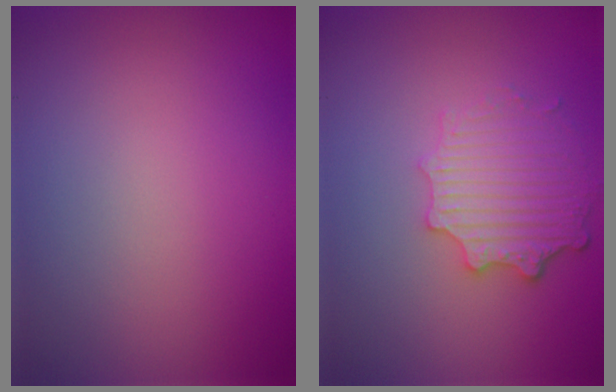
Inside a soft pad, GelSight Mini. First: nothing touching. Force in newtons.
{"total": 4.1, "press": 3.3, "slide": 2.4}